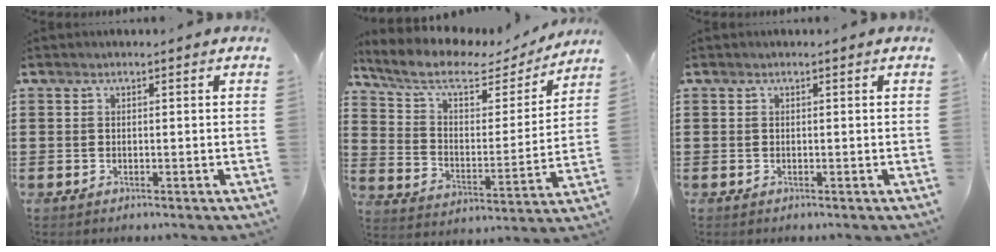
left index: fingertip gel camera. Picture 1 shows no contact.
{"total": 8.2, "force": [6.1, 3.0, 4.5], "torque": [-0.113, -0.031, 0.103]}
{"total": 0.0}